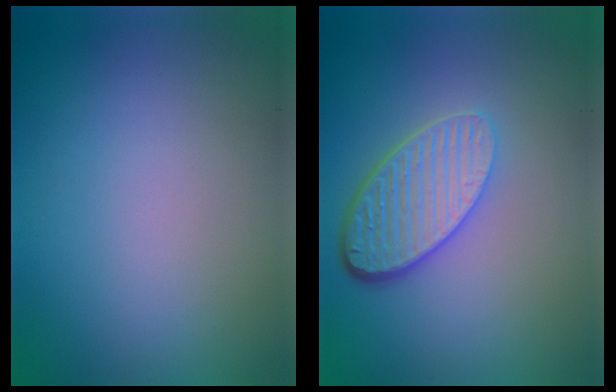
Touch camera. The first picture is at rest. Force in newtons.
{"total": 5.3, "press": 3.8, "slide": 3.6}